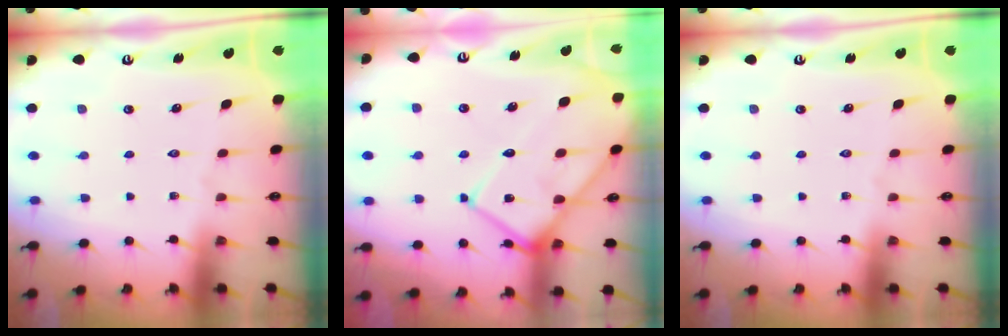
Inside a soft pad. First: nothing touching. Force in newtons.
{"total": 15.6, "press": 15.5, "slide": 1.6}
{"total": 0.0}